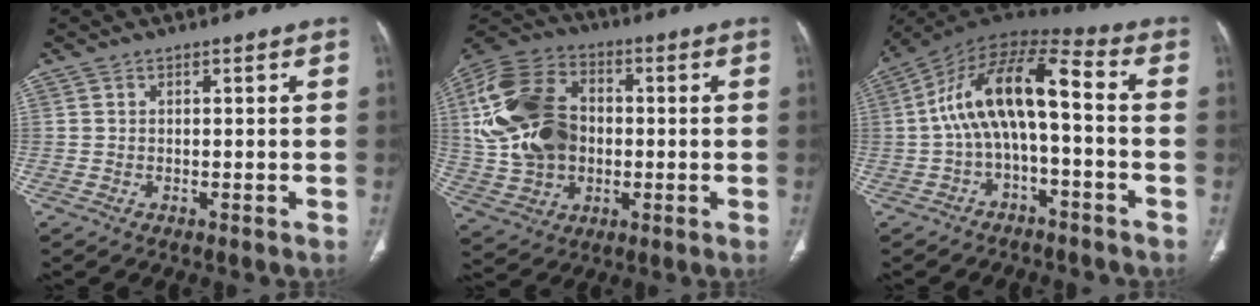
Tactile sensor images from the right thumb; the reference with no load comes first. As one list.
[{"total": 21.6, "force": [1.0, 15.8, 14.8], "torque": [-0.298, 0.017, 0.025]}, {"total": 14.1, "force": [-1.2, 5.9, 12.7], "torque": [-0.234, 0.068, -0.029]}]